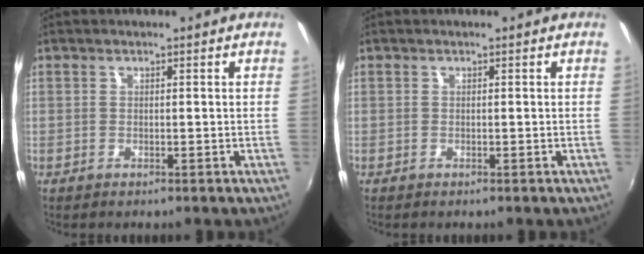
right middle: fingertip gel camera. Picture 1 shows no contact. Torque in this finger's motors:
{"motor_torque": [0.04, 0.03, -0.01, 0.00]}